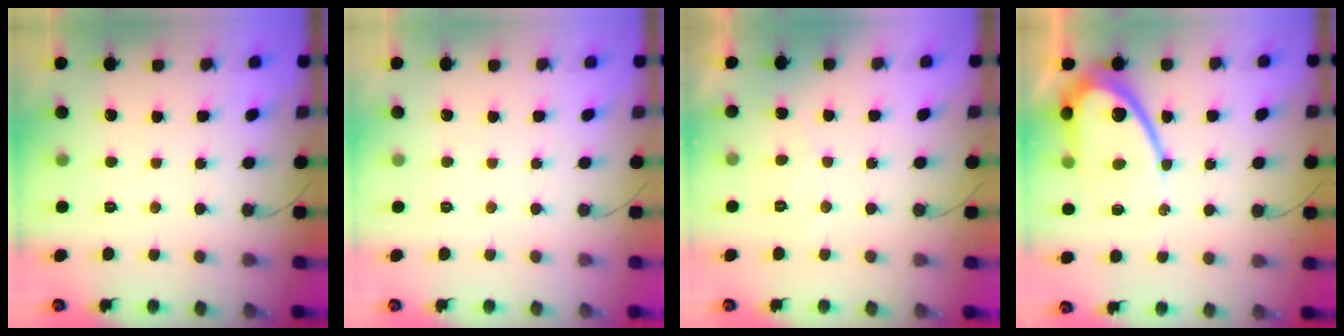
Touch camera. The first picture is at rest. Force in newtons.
{"total": 0.0}
{"total": 3.9, "press": 3.9, "slide": 0.2}
{"total": 12.5, "press": 12.4, "slide": 1.1}